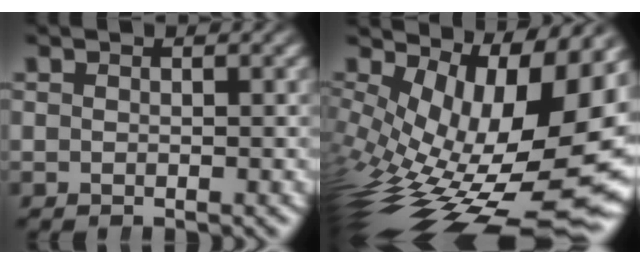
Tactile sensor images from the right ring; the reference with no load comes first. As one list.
[{"total": 17.0, "force": [-1.4, 9.1, 14.2], "torque": [-0.223, -0.043, 0.012]}]